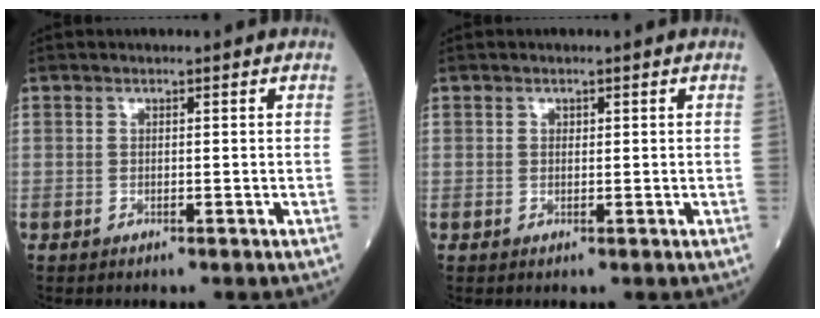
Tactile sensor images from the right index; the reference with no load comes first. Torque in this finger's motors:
{"motor_torque": [-0.13, 0.05, -0.04, -0.01]}